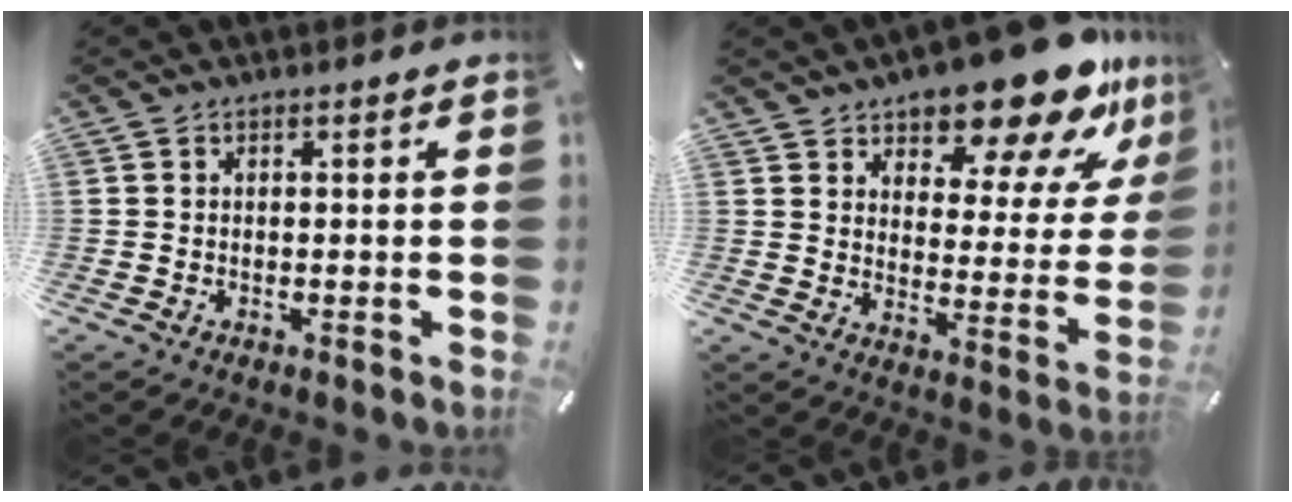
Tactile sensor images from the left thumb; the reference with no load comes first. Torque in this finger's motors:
{"motor_torque": [0.80, 0.79, 1.42, -1.35, 0.31]}